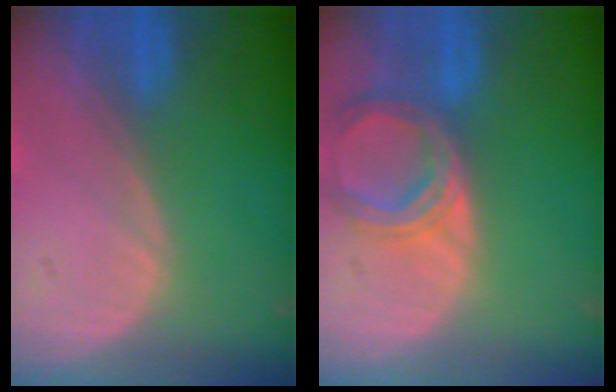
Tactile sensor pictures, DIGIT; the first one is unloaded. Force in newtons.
{"total": 6.8, "press": 6.2, "slide": 2.6}